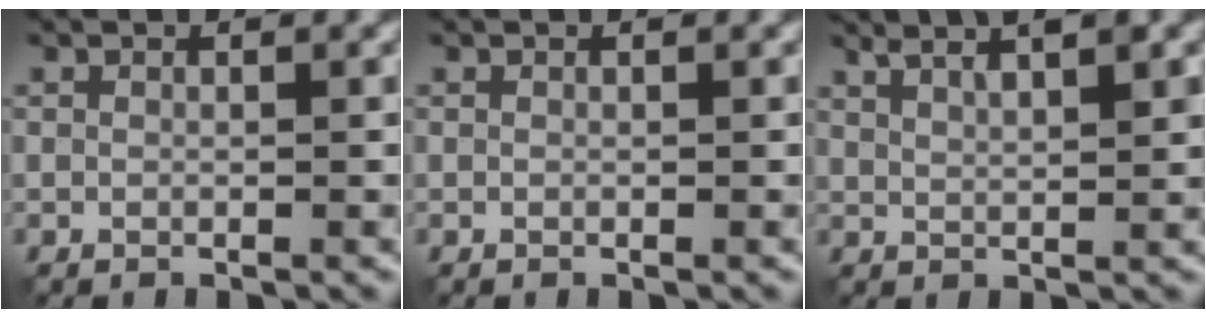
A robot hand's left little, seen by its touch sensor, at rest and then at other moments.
{"total": 0.0}
{"total": 6.1, "force": [3.8, 1.9, 4.4], "torque": [-0.054, 0.025, 0.042]}